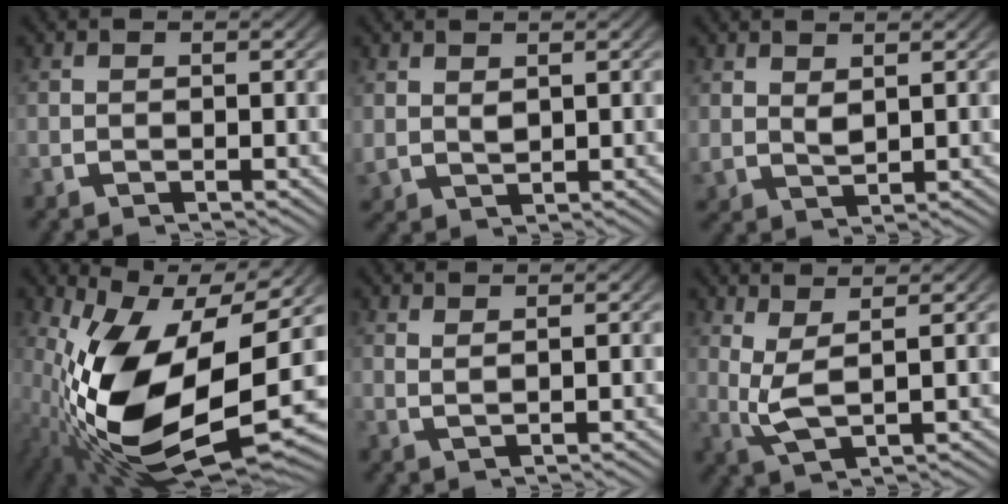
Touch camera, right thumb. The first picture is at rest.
{"total": 1.6, "force": [1.2, 0.9, 0.5], "torque": [-0.008, 0.001, 0.032]}
{"total": 1.9, "force": [1.6, 0.8, 0.8], "torque": [-0.012, -0.002, 0.040]}
{"total": 19.5, "force": [-1.6, 10.7, 16.2], "torque": [-0.318, -0.068, 0.014]}
{"total": 1.4, "force": [1.3, 0.0, 0.5], "torque": [-0.013, -0.001, 0.029]}
{"total": 4.0, "force": [1.6, 1.5, 3.3], "torque": [-0.071, -0.008, 0.041]}